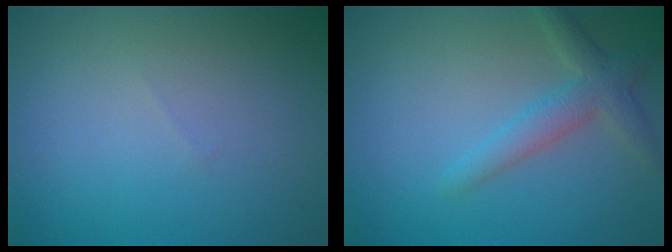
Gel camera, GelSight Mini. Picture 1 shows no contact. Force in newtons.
{"total": 2.9, "press": 2.9, "slide": 0.1}